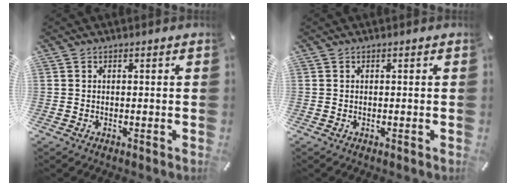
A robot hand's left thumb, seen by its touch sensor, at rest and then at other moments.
{"total": 0.0}